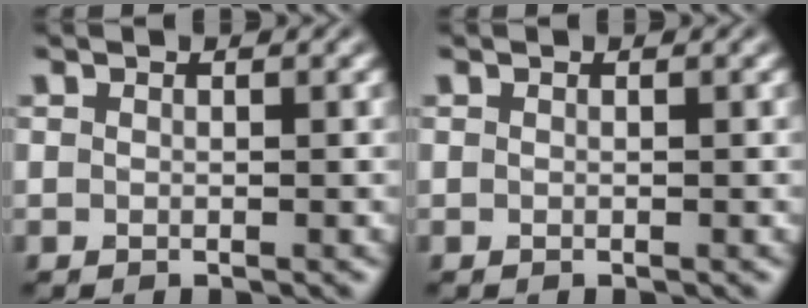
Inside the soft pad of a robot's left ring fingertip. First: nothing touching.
{"total": 0.0}